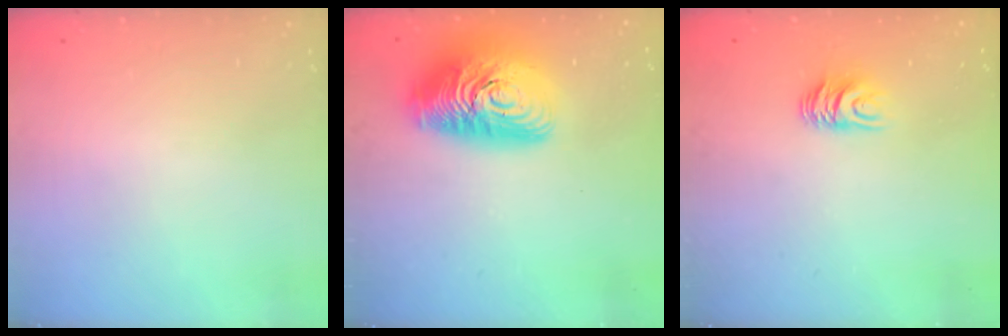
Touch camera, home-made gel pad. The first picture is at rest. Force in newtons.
{"total": 18.1, "press": 18.1, "slide": 1.2}
{"total": 6.4, "press": 6.4, "slide": 0.5}